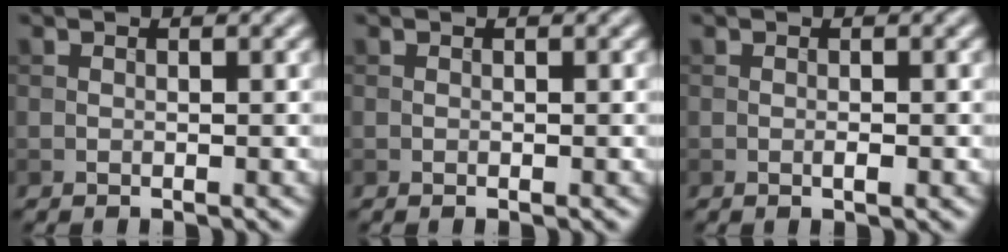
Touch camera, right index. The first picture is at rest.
{"total": 0.0}
{"total": 0.8, "force": [-0.3, 0.2, 0.7], "torque": [-0.014, 0.000, -0.004]}